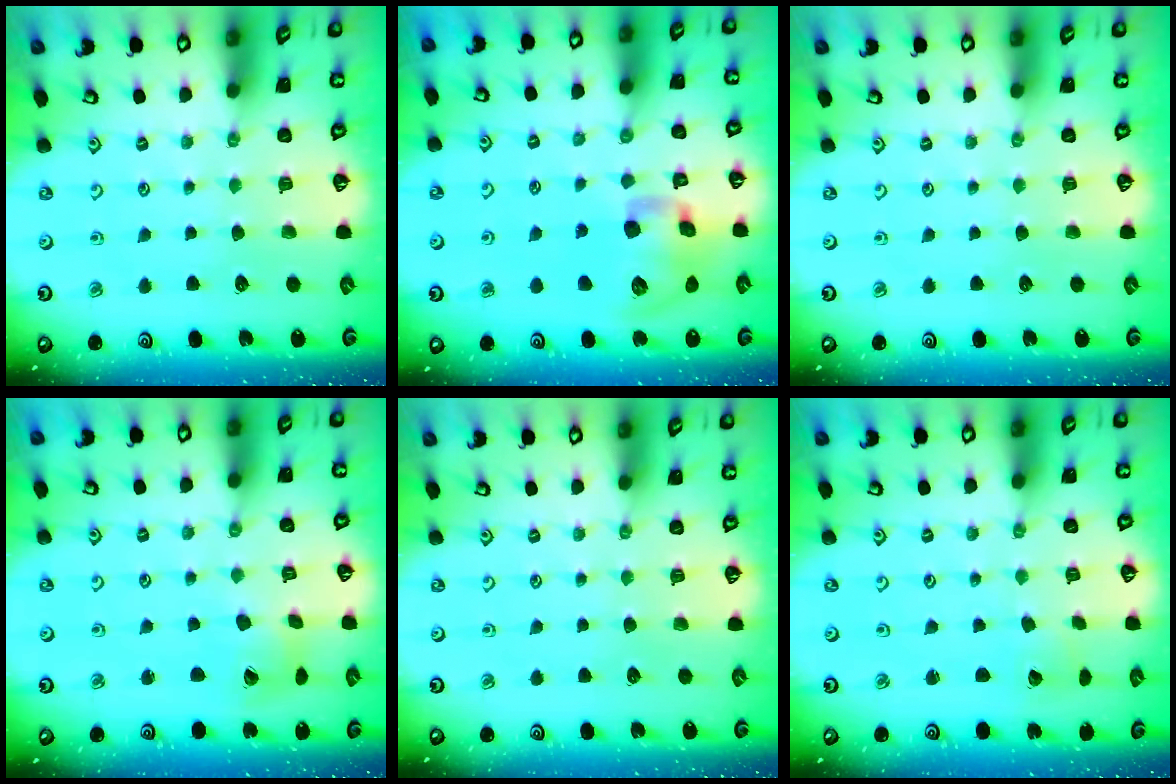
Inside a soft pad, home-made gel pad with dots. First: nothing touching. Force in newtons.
{"total": 13.9, "press": 13.8, "slide": 2.0}
{"total": 0.0}
{"total": 6.7, "press": 6.6, "slide": 0.9}
{"total": 0.0}
{"total": 2.0, "press": 2.0, "slide": 0.1}